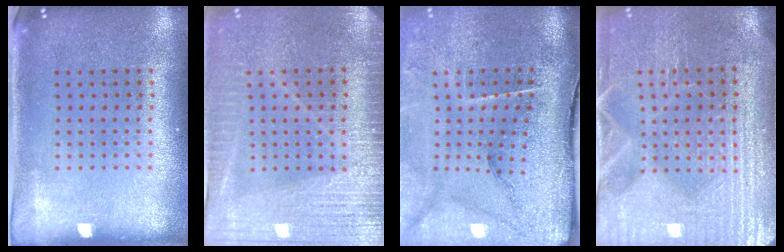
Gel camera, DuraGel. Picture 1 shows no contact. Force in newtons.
{"total": 3.6, "press": 3.2, "slide": 1.6}
{"total": 4.7, "press": 3.7, "slide": 2.9}
{"total": 4.2, "press": 3.8, "slide": 1.7}